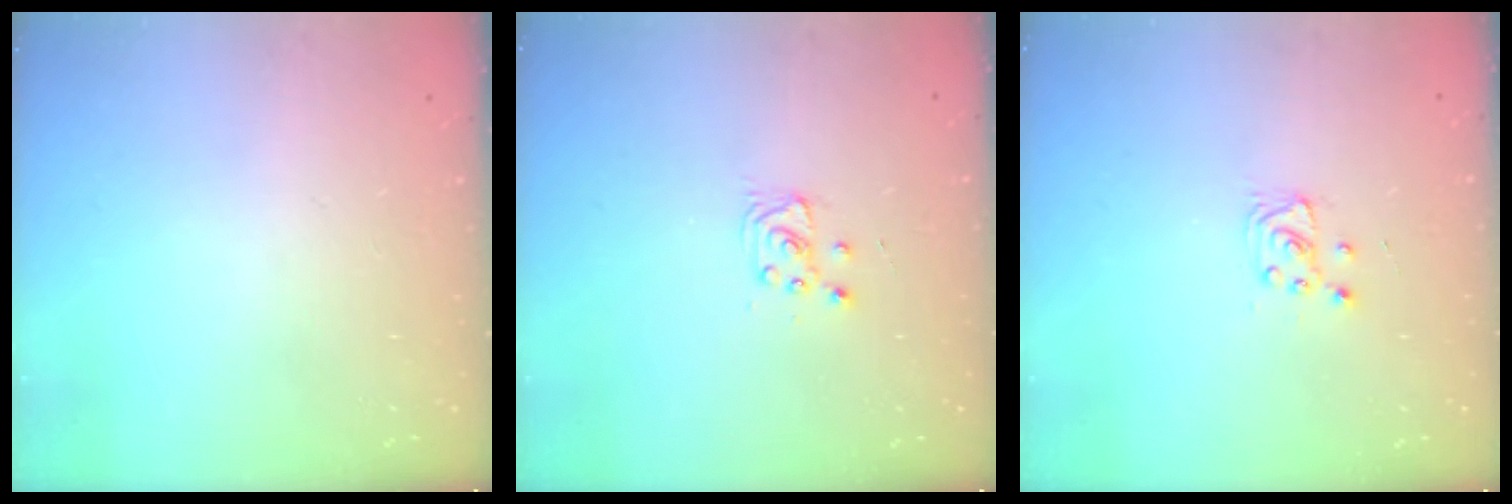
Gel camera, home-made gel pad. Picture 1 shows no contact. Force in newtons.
{"total": 3.6, "press": 3.6, "slide": 0.4}
{"total": 4.4, "press": 4.4, "slide": 0.5}